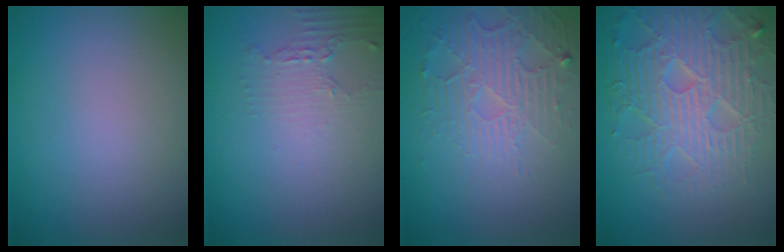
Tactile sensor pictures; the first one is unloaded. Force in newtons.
{"total": 2.1, "press": 1.5, "slide": 1.4}
{"total": 5.0, "press": 3.4, "slide": 3.6}
{"total": 7.4, "press": 5.9, "slide": 4.4}